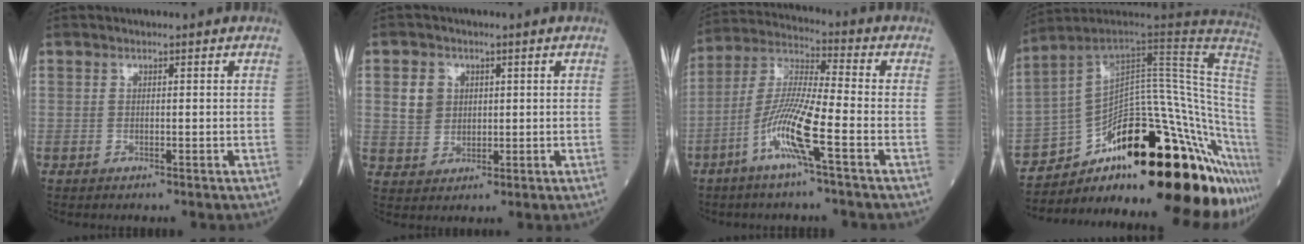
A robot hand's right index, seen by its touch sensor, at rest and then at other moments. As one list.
[{"total": 4.5, "force": [1.2, 4.0, 1.7], "torque": [-0.036, 0.015, 0.027]}, {"total": 10.8, "force": [-4.7, -0.1, 9.7], "torque": [-0.200, 0.000, -0.099]}, {"total": 29.3, "force": [-15.7, 5.8, 24.0], "torque": [-0.224, 0.045, -0.222]}]